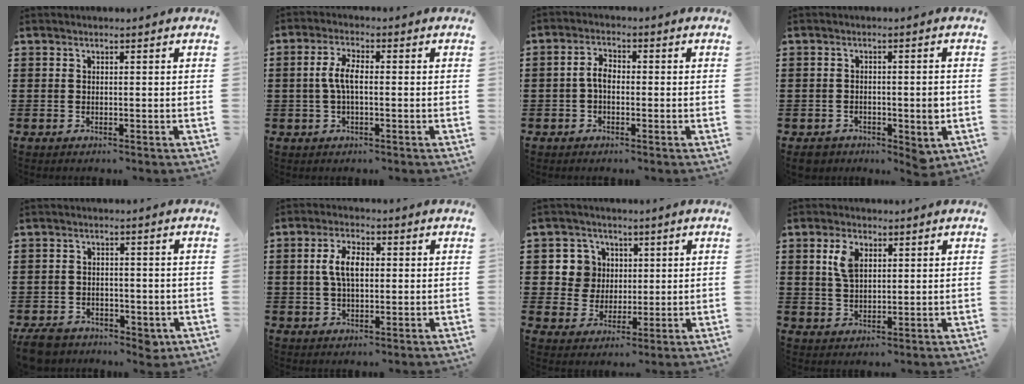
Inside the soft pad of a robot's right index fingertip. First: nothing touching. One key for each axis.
{"total": 4.6, "fx": -0.2, "fy": 1.7, "fz": 4.2, "tx": -0.093, "ty": 0.001, "tz": -0.011}
{"total": 3.2, "fx": -0.7, "fy": 1.8, "fz": 2.6, "tx": -0.057, "ty": 0.003, "tz": -0.016}
{"total": 3.1, "fx": -1.3, "fy": 1.6, "fz": 2.3, "tx": -0.045, "ty": 0.001, "tz": -0.025}
{"total": 4.0, "fx": -3.0, "fy": 2.0, "fz": 1.8, "tx": -0.038, "ty": 0.005, "tz": -0.057}
{"total": 5.6, "fx": 0.5, "fy": 2.8, "fz": 4.8, "tx": -0.105, "ty": 0.010, "tz": 0.005}
{"total": 6.2, "fx": 1.5, "fy": 5.9, "fz": 0.9, "tx": -0.041, "ty": 0.015, "tz": 0.027}
{"total": 4.9, "fx": 1.8, "fy": 2.8, "fz": 3.6, "tx": -0.081, "ty": 0.013, "tz": 0.030}